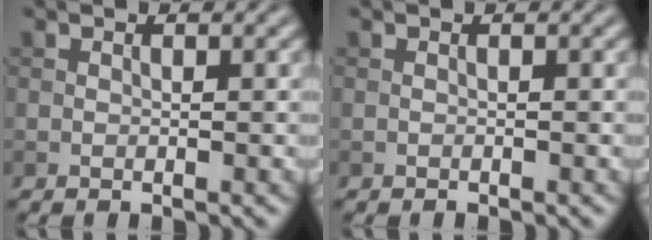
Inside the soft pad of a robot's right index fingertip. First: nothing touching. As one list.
[{"total": 0.0}]